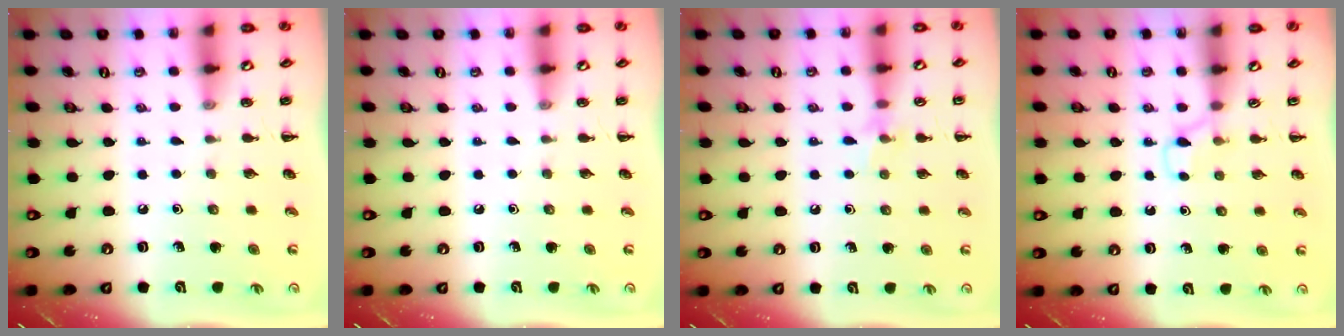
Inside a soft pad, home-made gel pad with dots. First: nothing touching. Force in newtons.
{"total": 0.0}
{"total": 6.0, "press": 5.8, "slide": 1.4}
{"total": 2.8, "press": 2.5, "slide": 1.1}